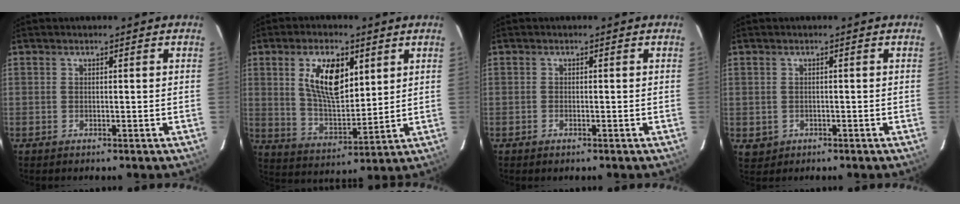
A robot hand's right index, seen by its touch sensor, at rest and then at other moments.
{"total": 12.4, "force": [4.8, 5.9, 9.8], "torque": [-0.172, 0.008, 0.096]}
{"total": 0.8, "force": [-0.6, 0.4, 0.3], "torque": [-0.005, -0.002, -0.011]}
{"total": 2.6, "force": [-0.6, 2.5, 0.5], "torque": [-0.013, -0.002, -0.001]}